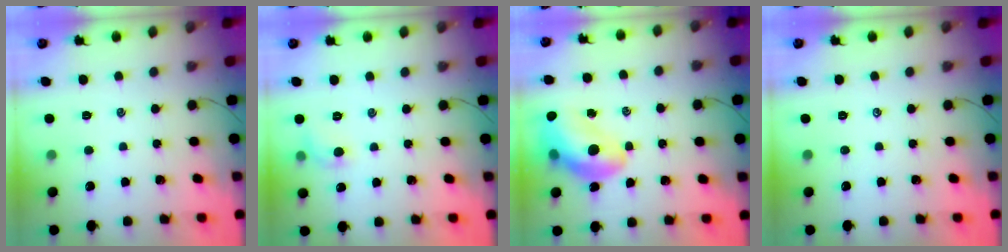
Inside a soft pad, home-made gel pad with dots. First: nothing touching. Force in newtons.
{"total": 5.6, "press": 5.4, "slide": 1.3}
{"total": 14.6, "press": 14.0, "slide": 3.9}
{"total": 0.0}